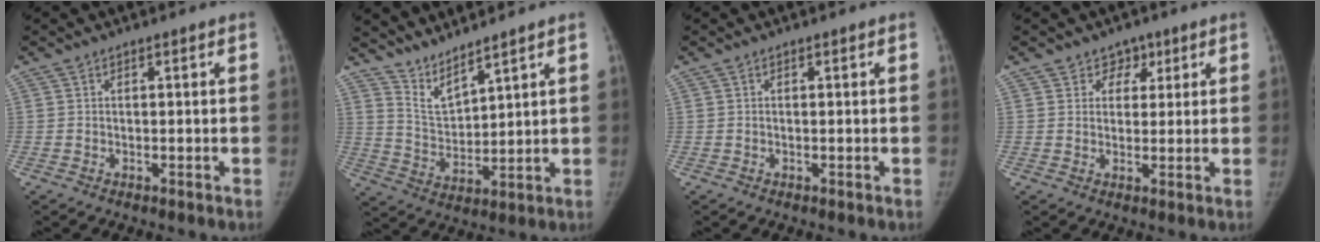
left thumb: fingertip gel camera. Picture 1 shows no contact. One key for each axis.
{"total": 6.2, "fx": 5.9, "fy": 0.5, "fz": 2.1, "tx": -0.041, "ty": -0.052, "tz": 0.129}
{"total": 0.0}
{"total": 3.5, "fx": 2.0, "fy": 2.8, "fz": 0.3, "tx": 0.027, "ty": -0.007, "tz": 0.022}